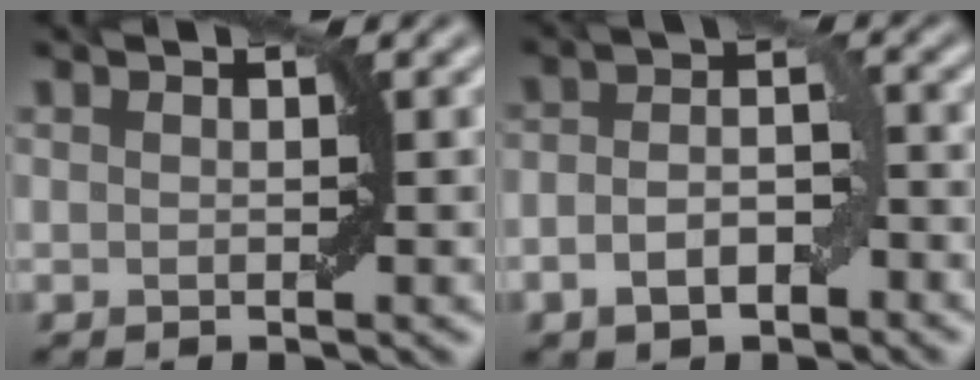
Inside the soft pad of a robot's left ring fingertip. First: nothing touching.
{"total": 4.4, "force": [-1.9, 2.3, 3.2], "torque": [-0.053, 0.004, -0.037]}